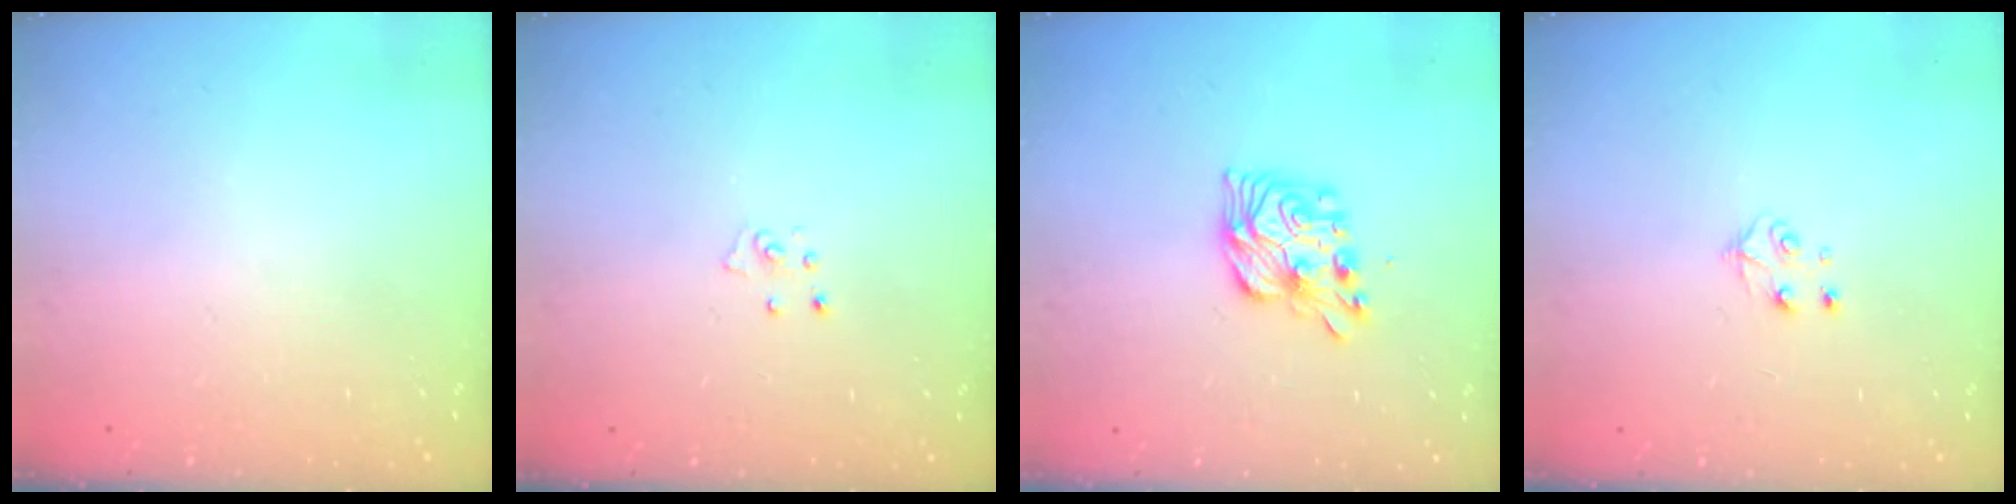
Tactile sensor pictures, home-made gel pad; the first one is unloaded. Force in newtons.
{"total": 3.7, "press": 3.7, "slide": 0.3}
{"total": 11.5, "press": 11.5, "slide": 0.4}
{"total": 4.5, "press": 4.5, "slide": 0.4}